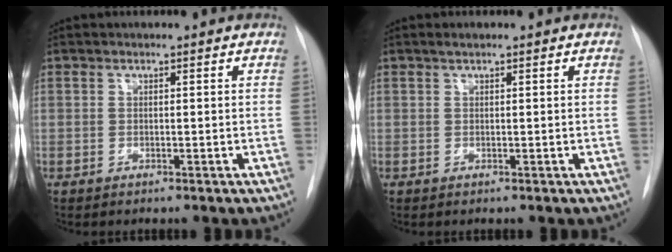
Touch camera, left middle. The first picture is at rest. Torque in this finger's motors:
{"motor_torque": [0.28, -0.20, -0.01, 0.00]}